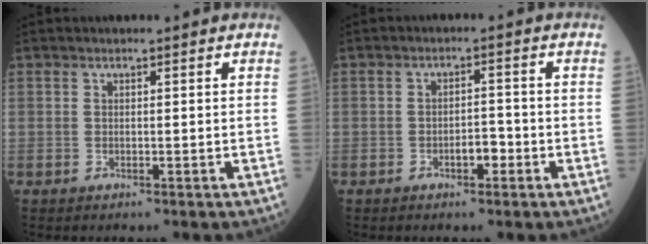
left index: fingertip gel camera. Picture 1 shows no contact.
{"total": 2.6, "force": [-1.5, 1.0, 1.8], "torque": [-0.021, 0.003, -0.027]}